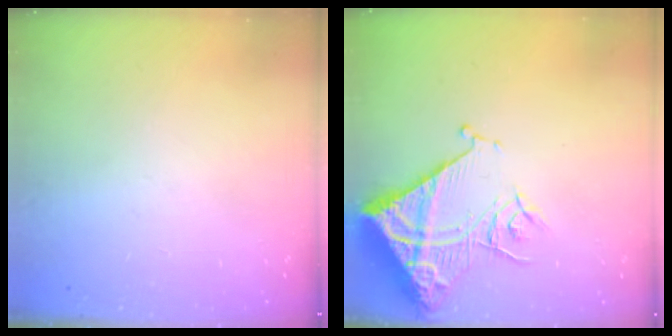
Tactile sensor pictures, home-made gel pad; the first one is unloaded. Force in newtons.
{"total": 14.6, "press": 14.5, "slide": 1.6}